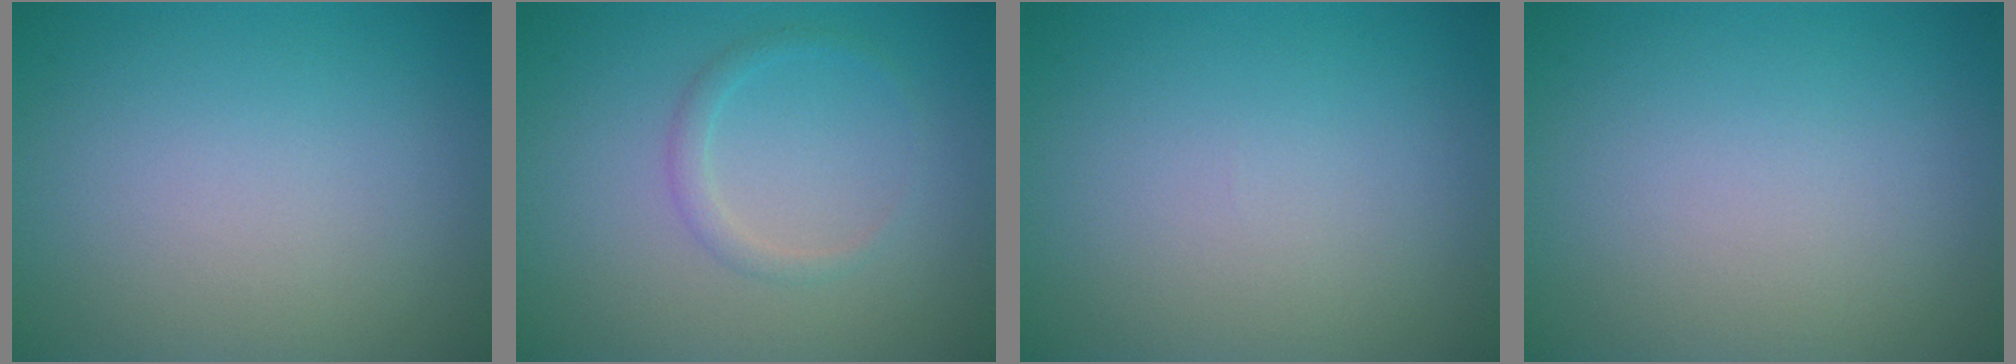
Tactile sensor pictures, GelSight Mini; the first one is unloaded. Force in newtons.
{"total": 1.2, "press": 1.2, "slide": 0.1}
{"total": 0.0}
{"total": 0.0}